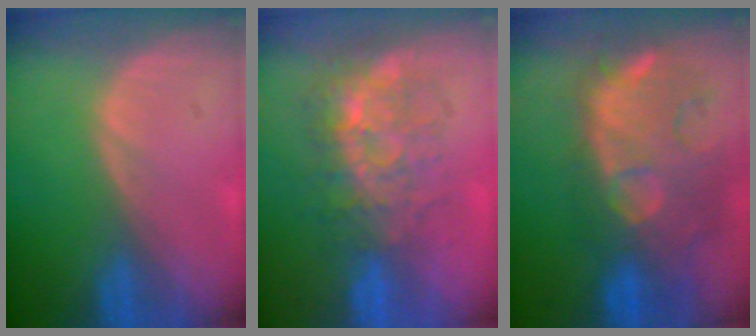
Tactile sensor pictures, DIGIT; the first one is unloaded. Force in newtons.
{"total": 8.8, "press": 7.5, "slide": 4.5}
{"total": 12.2, "press": 11.0, "slide": 5.4}